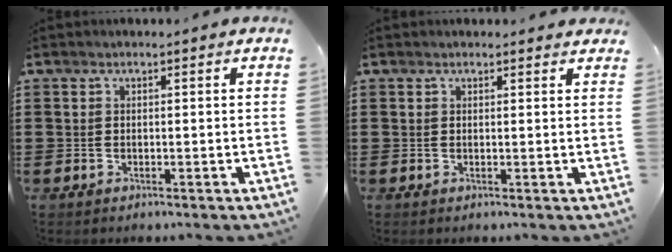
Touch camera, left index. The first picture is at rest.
{"total": 0.9, "force": [0.9, 0.2, 0.2], "torque": [-0.004, 0.002, 0.017]}